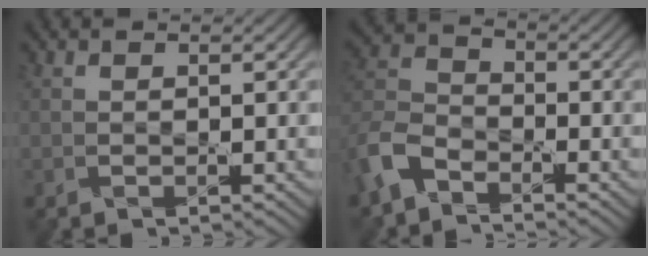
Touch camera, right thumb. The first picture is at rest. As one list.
[{"total": 7.4, "force": [-5.1, 4.0, 3.6], "torque": [-0.093, 0.000, -0.124]}]